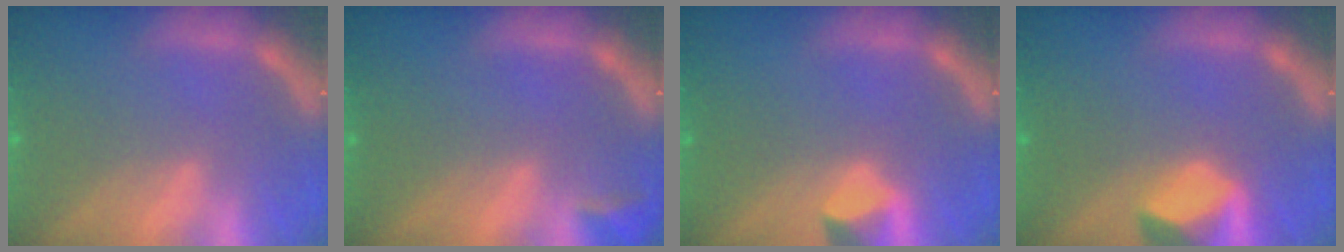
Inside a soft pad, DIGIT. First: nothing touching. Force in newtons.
{"total": 1.4}
{"total": 1.9}
{"total": 4.0}